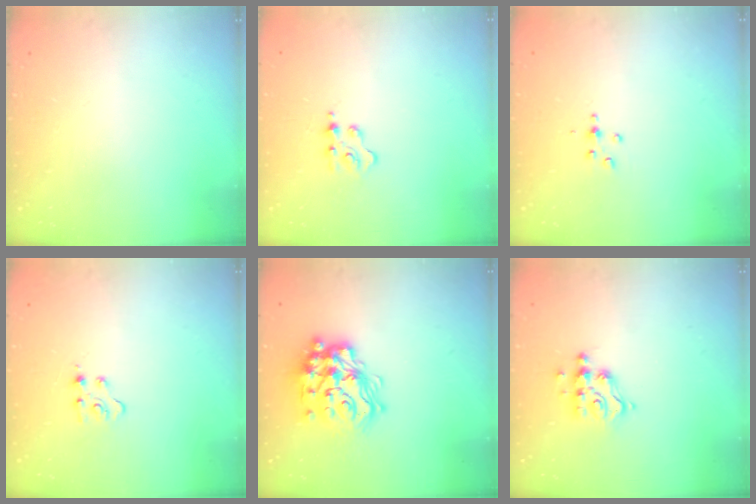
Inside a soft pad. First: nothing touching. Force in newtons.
{"total": 3.1, "press": 3.0, "slide": 0.4}
{"total": 3.0, "press": 3.0, "slide": 0.4}
{"total": 4.5, "press": 4.5, "slide": 0.6}
{"total": 20.2, "press": 20.2, "slide": 1.2}
{"total": 8.3, "press": 8.3, "slide": 0.4}